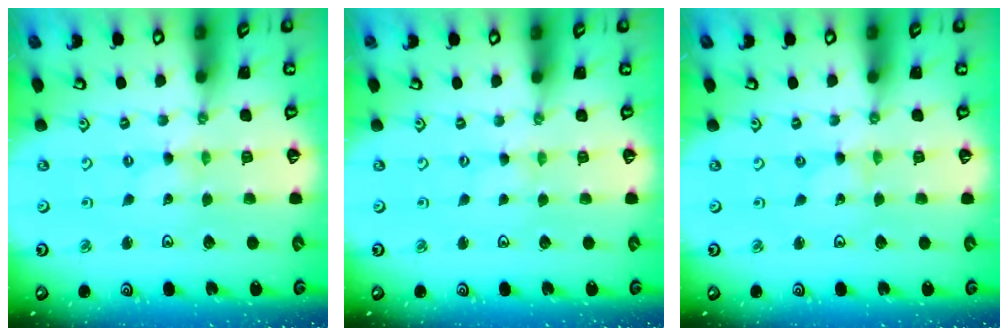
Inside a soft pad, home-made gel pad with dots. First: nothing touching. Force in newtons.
{"total": 0.0}
{"total": 0.0}